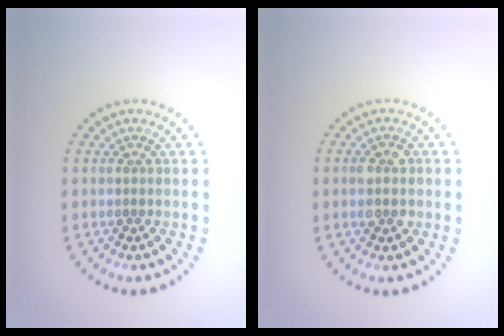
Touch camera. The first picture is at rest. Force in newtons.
{"total": 2.7, "press": 2.7, "slide": 0.2}